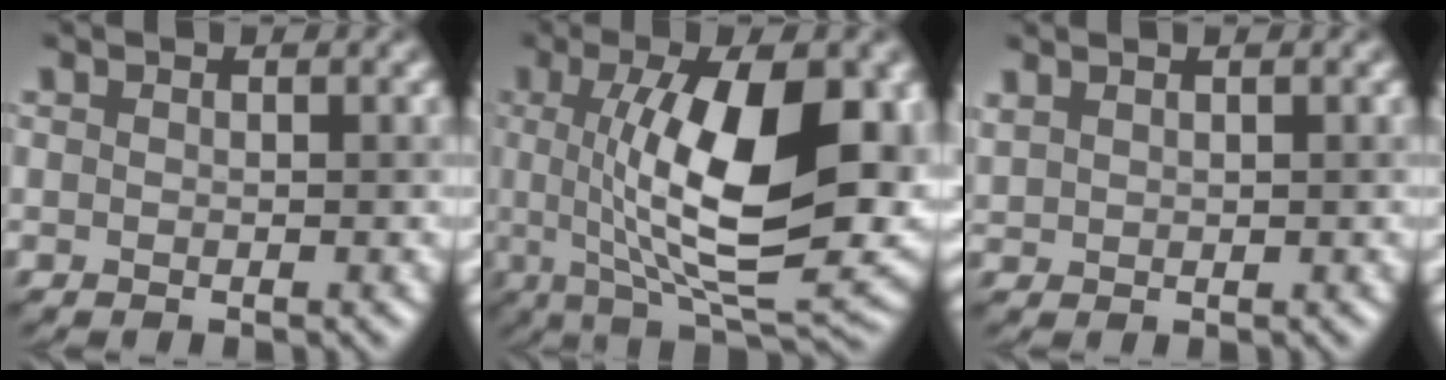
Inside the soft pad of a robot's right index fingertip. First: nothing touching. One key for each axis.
{"total": 13.2, "fx": 1.3, "fy": 4.2, "fz": 12.4, "tx": -0.179, "ty": 0.004, "tz": 0.023}
{"total": 0.9, "fx": 0.9, "fy": 0.3, "fz": 0.0, "tx": -0.004, "ty": 0.007, "tz": 0.024}